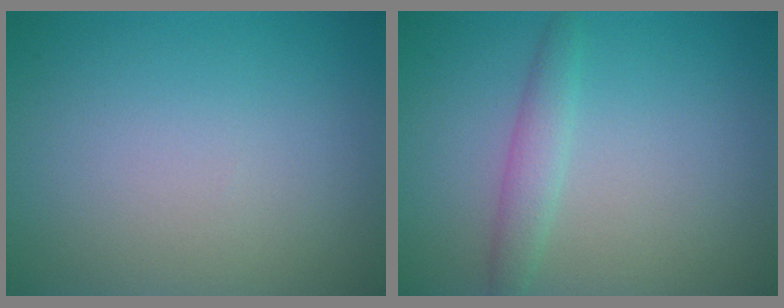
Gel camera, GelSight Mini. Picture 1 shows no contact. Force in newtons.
{"total": 2.1, "press": 2.1, "slide": 0.1}